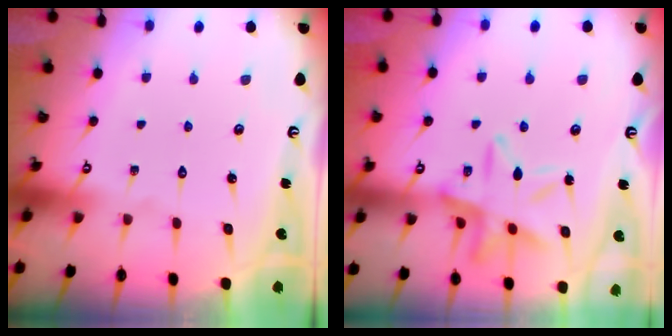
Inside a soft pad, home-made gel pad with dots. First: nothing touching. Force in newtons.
{"total": 14.2, "press": 14.1, "slide": 1.2}